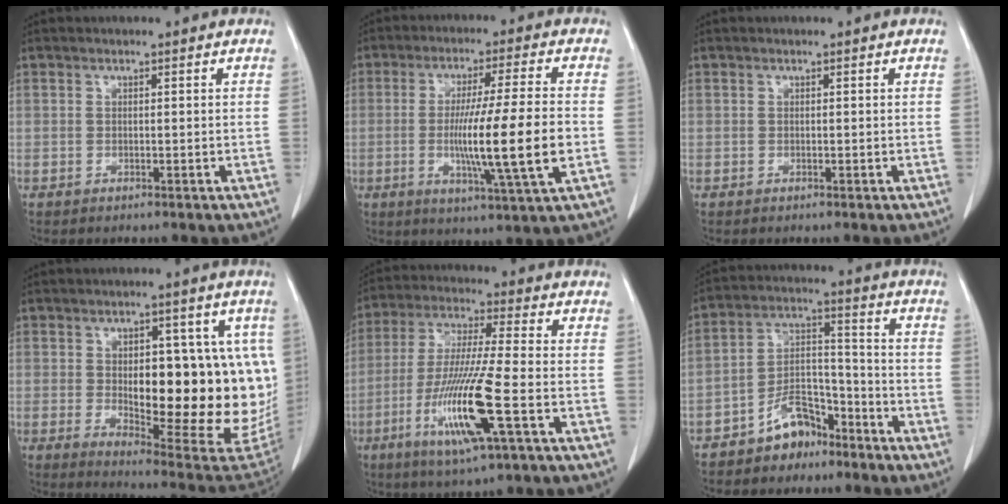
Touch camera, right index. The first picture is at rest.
{"total": 13.7, "force": [-2.1, -0.8, 13.5], "torque": [-0.233, -0.019, -0.040]}
{"total": 0.0}
{"total": 20.7, "force": [0.5, 7.2, 19.4], "torque": [-0.194, 0.006, 0.030]}
{"total": 14.4, "force": [-4.9, 0.2, 13.5], "torque": [-0.276, -0.024, -0.093]}
{"total": 8.2, "force": [-6.1, 4.1, 3.5], "torque": [-0.064, 0.024, -0.111]}